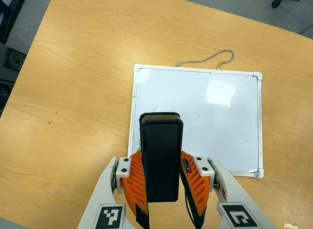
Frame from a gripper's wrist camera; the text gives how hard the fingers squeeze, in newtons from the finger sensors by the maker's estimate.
{"total": 4.7, "left": 4.3, "right": 5.1}